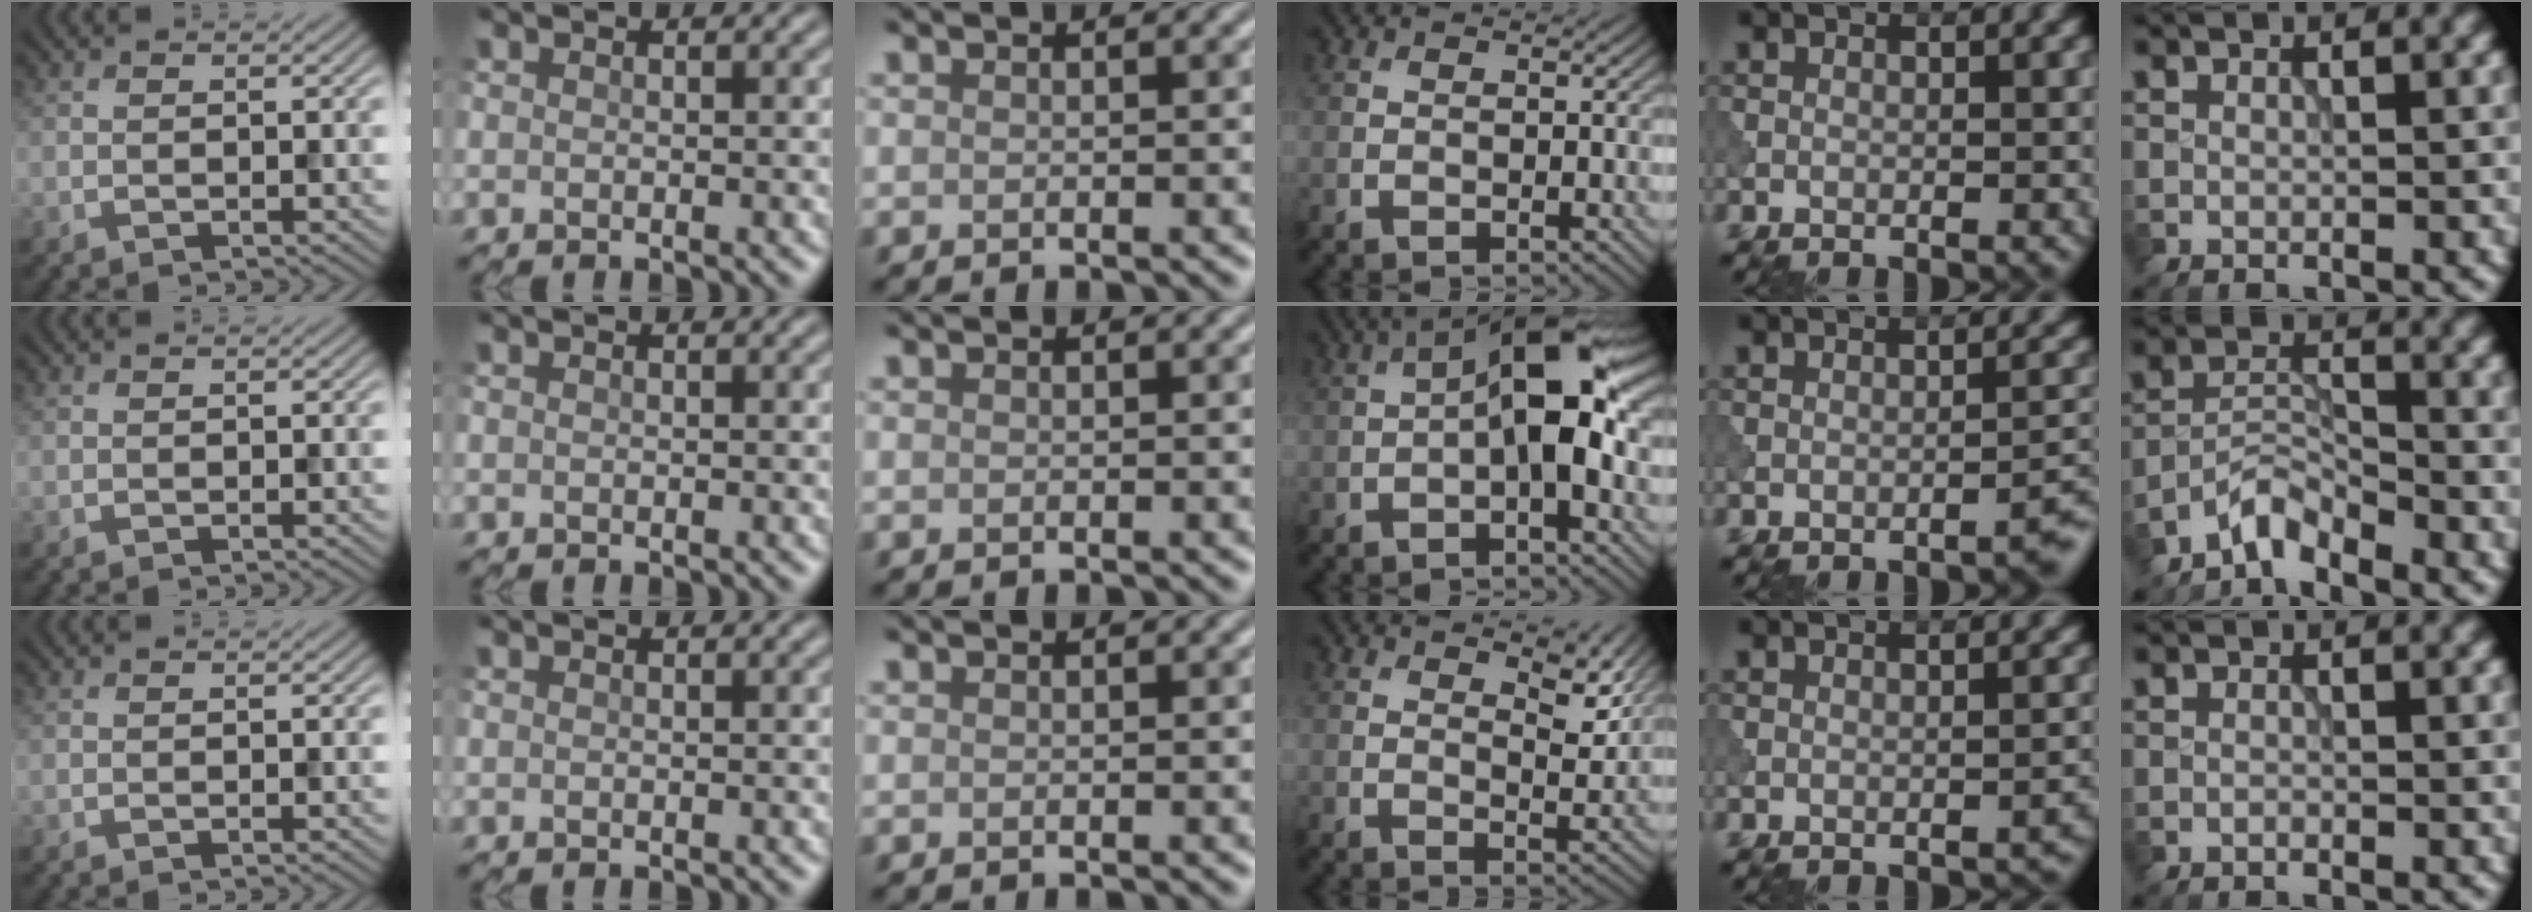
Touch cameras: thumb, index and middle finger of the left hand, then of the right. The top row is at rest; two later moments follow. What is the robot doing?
{"motion": "shake", "object": "bell"}